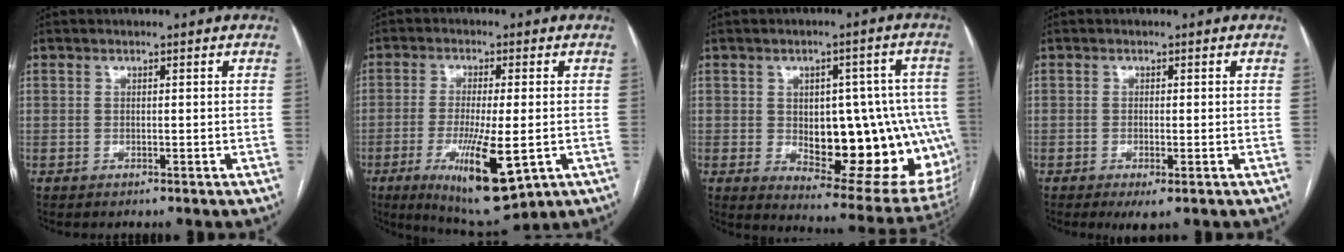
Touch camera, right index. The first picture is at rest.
{"total": 13.0, "force": [-4.2, 2.5, 12.0], "torque": [-0.209, -0.034, -0.058]}
{"total": 21.8, "force": [-2.8, 9.5, 19.5], "torque": [-0.174, 0.020, -0.006]}
{"total": 2.5, "force": [-1.2, 0.5, 2.2], "torque": [-0.035, -0.007, -0.014]}